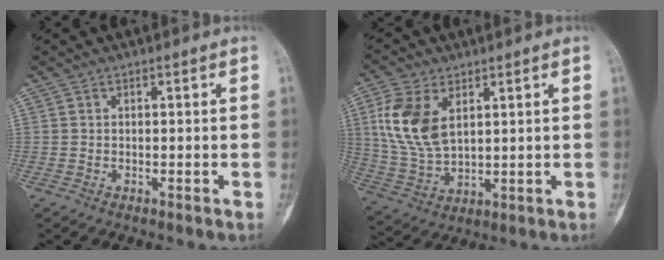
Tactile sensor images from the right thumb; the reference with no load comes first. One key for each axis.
{"total": 12.2, "fx": 4.0, "fy": 7.1, "fz": 9.0, "tx": -0.184, "ty": -0.009, "tz": 0.089}